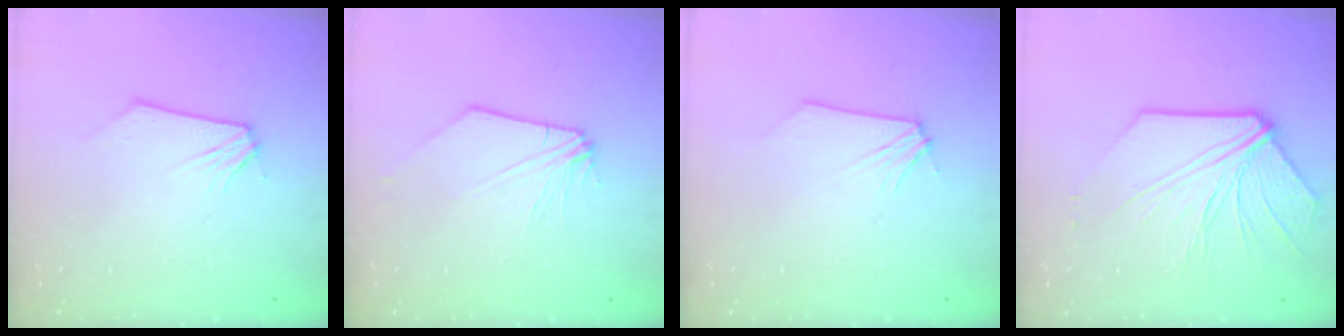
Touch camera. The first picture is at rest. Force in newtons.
{"total": 0.0}
{"total": 0.0}
{"total": 11.5, "press": 11.4, "slide": 1.8}